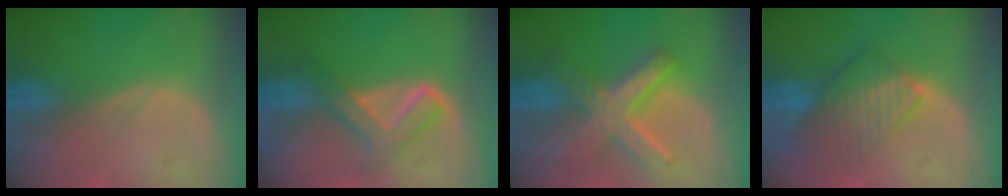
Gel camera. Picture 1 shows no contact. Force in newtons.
{"total": 5.8, "press": 5.8, "slide": 0.2}
{"total": 8.7, "press": 8.6, "slide": 0.8}
{"total": 8.1, "press": 7.1, "slide": 4.0}